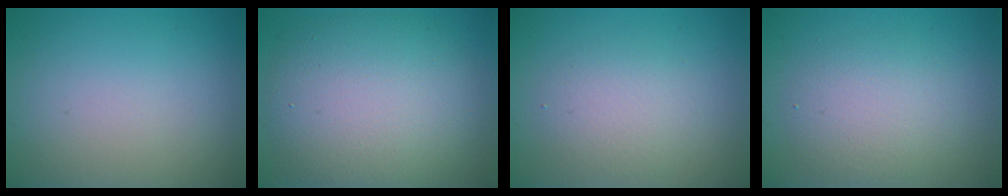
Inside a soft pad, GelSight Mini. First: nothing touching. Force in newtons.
{"total": 9.4, "press": 9.4, "slide": 0.9}
{"total": 2.8, "press": 2.8, "slide": 0.1}
{"total": 3.7, "press": 3.7, "slide": 0.0}